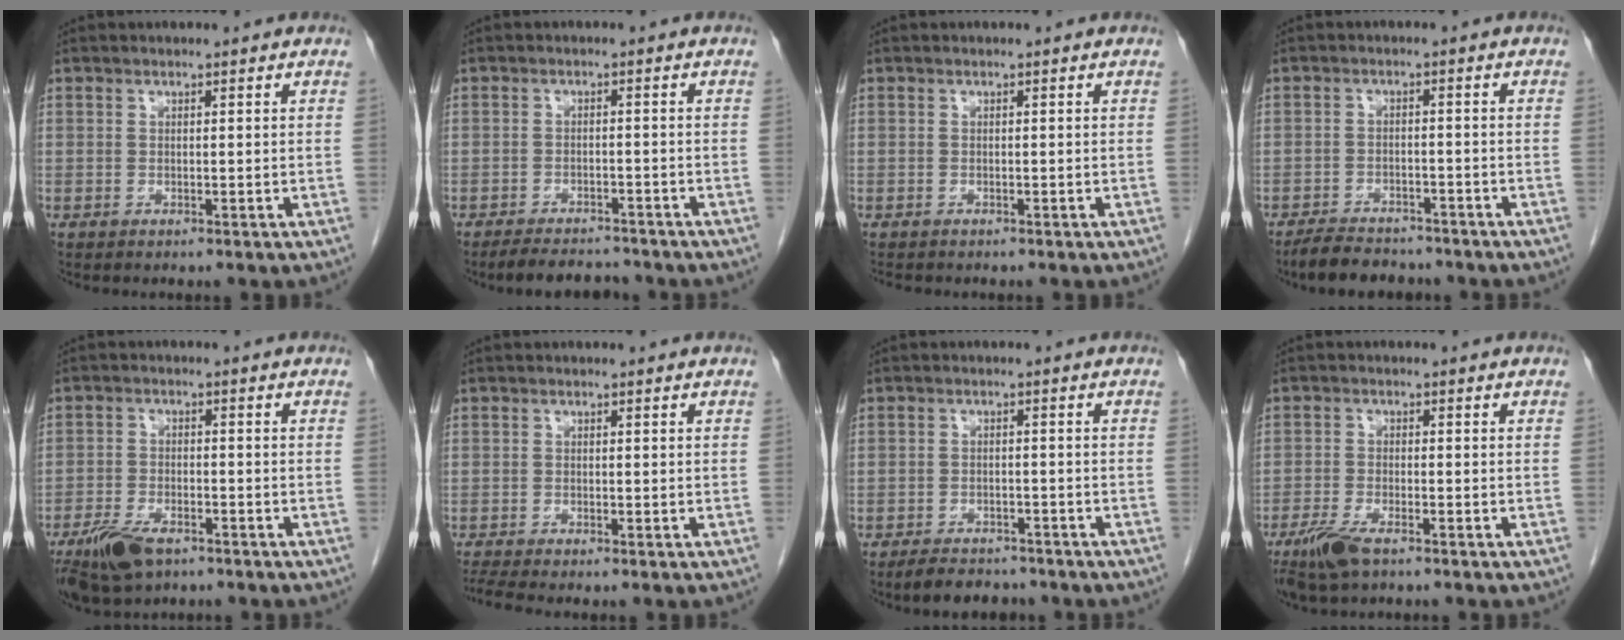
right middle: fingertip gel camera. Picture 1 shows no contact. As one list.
[{"total": 6.2, "force": [-5.7, 1.6, 1.7], "torque": [-0.025, -0.007, -0.085]}, {"total": 1.5, "force": [-1.3, 0.5, 0.5], "torque": [-0.015, -0.004, -0.018]}, {"total": 6.9, "force": [-6.1, 2.4, 2.2], "torque": [-0.039, -0.009, -0.094]}, {"total": 8.0, "force": [-5.4, 3.4, 4.8], "torque": [-0.091, -0.009, -0.095]}, {"total": 2.3, "force": [-2.0, -0.7, 0.7], "torque": [-0.026, -0.013, -0.043]}, {"total": 5.7, "force": [-4.9, 2.3, 1.8], "torque": [-0.029, -0.003, -0.072]}, {"total": 5.4, "force": [-3.8, 1.4, 3.6], "torque": [-0.079, -0.011, -0.070]}]